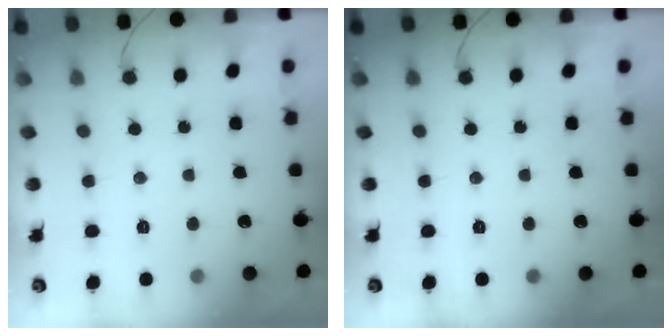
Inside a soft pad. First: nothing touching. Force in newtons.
{"total": 0.0}